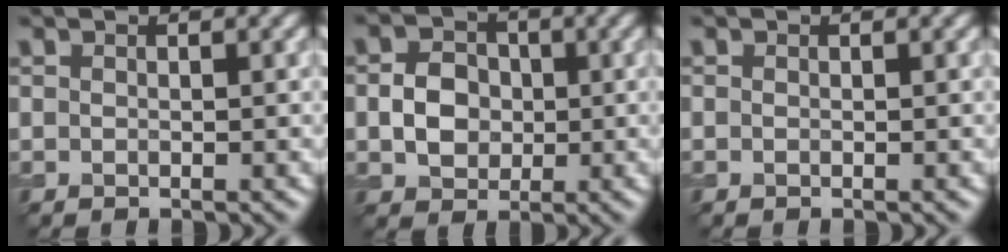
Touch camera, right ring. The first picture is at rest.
{"total": 3.4, "force": [-0.3, 2.9, 1.8], "torque": [-0.035, -0.002, -0.010]}
{"total": 0.0}